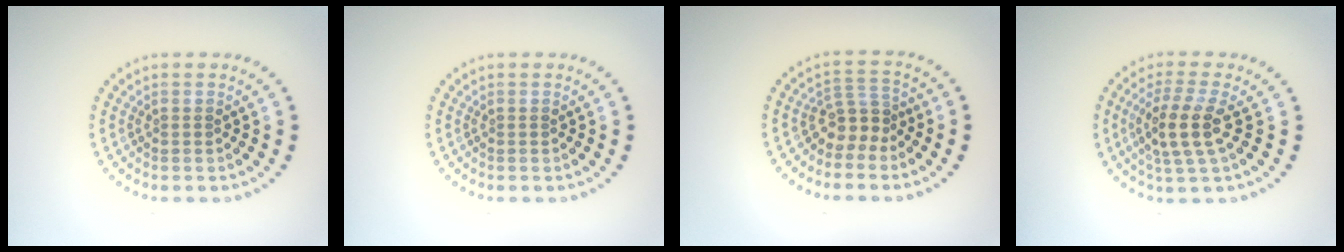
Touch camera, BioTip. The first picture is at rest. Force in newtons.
{"total": 0.0}
{"total": 2.8, "press": 1.9, "slide": 2.0}
{"total": 3.8, "press": 3.4, "slide": 1.7}